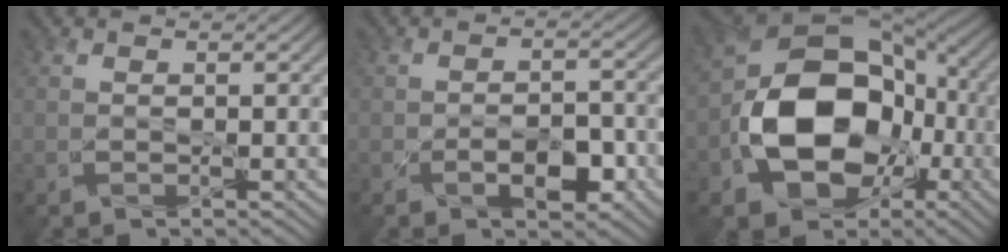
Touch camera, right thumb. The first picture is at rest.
{"total": 4.2, "force": [-1.9, 2.3, 2.9], "torque": [-0.044, 0.003, -0.032]}
{"total": 15.9, "force": [-3.5, 11.3, 10.6], "torque": [-0.176, -0.014, -0.073]}